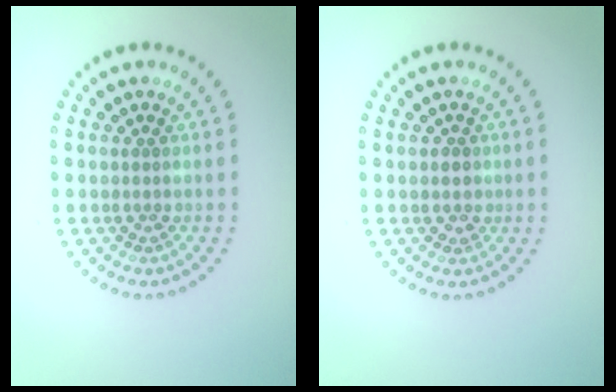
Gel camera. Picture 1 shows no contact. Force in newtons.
{"total": 0.9, "press": 0.7, "slide": 0.6}